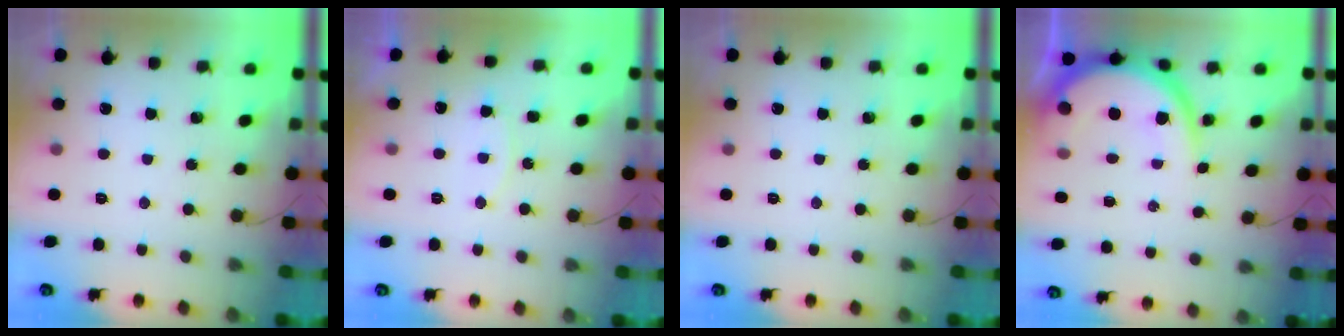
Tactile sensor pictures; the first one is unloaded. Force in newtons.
{"total": 7.5, "press": 7.4, "slide": 0.7}
{"total": 0.0}
{"total": 10.9, "press": 10.9, "slide": 0.6}